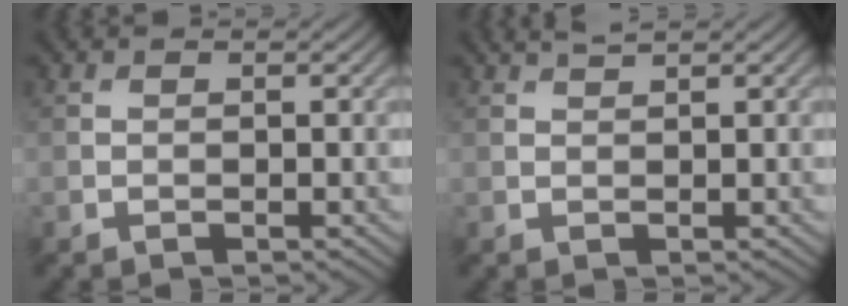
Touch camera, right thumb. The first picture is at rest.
{"total": 1.2, "force": [1.1, 0.0, 0.5], "torque": [-0.013, 0.003, 0.020]}